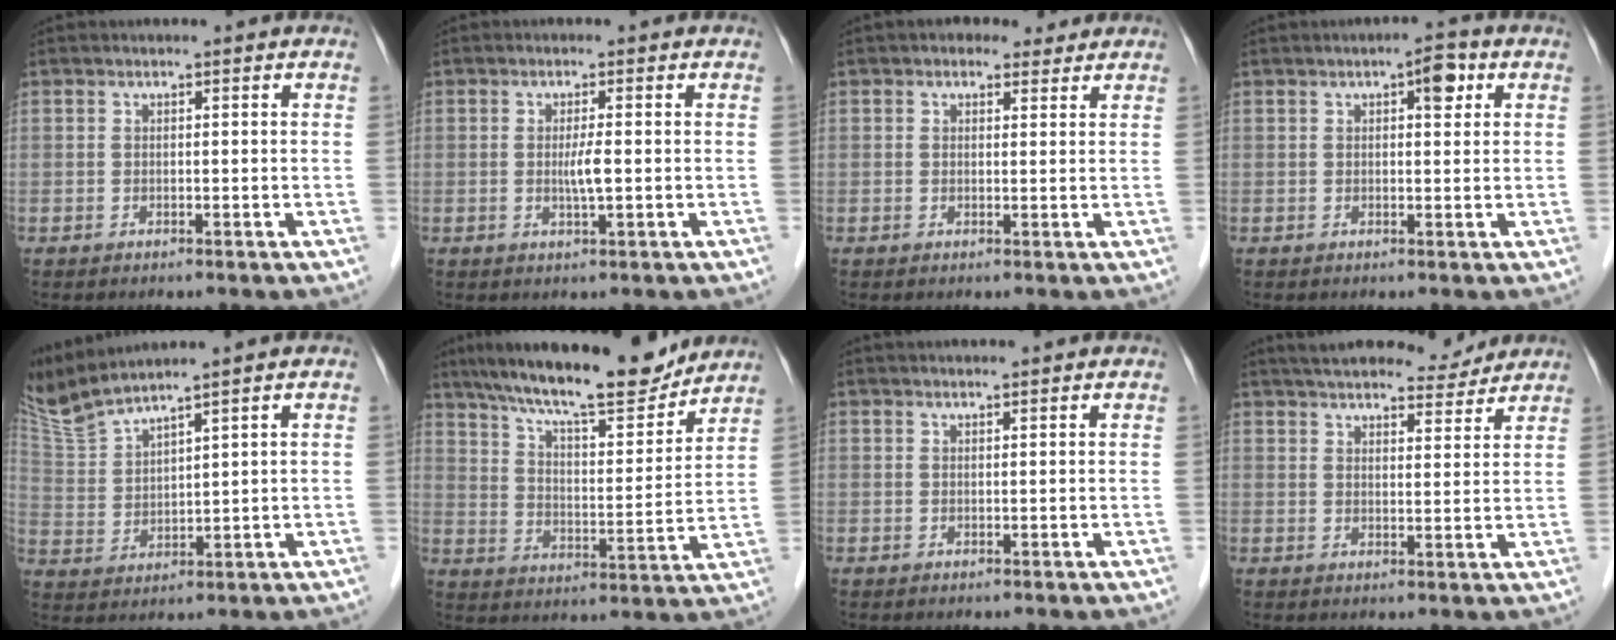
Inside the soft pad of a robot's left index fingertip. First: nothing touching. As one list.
[{"total": 2.5, "force": [-0.2, 0.0, 2.5], "torque": [-0.050, -0.004, -0.002]}, {"total": 3.1, "force": [2.3, 1.8, 1.0], "torque": [-0.012, 0.016, 0.031]}, {"total": 3.4, "force": [1.4, 1.2, 2.8], "torque": [-0.037, 0.010, 0.015]}, {"total": 8.0, "force": [7.3, -1.0, 3.2], "torque": [-0.086, 0.005, 0.159]}, {"total": 17.2, "force": [14.9, 2.7, 8.2], "torque": [-0.137, 0.004, 0.236]}, {"total": 2.8, "force": [2.6, 0.2, 0.9], "torque": [-0.009, 0.020, 0.036]}, {"total": 12.2, "force": [11.4, 2.2, 3.9], "torque": [-0.051, 0.010, 0.157]}]